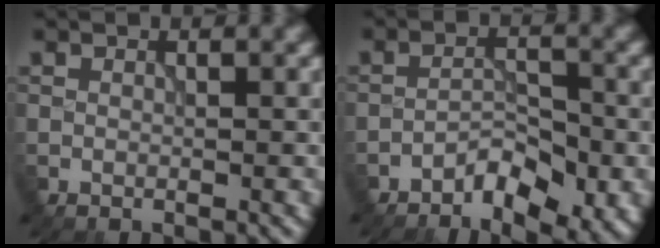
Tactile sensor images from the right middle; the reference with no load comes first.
{"total": 3.5, "force": [-2.1, 1.4, 2.3], "torque": [-0.031, 0.009, -0.038]}